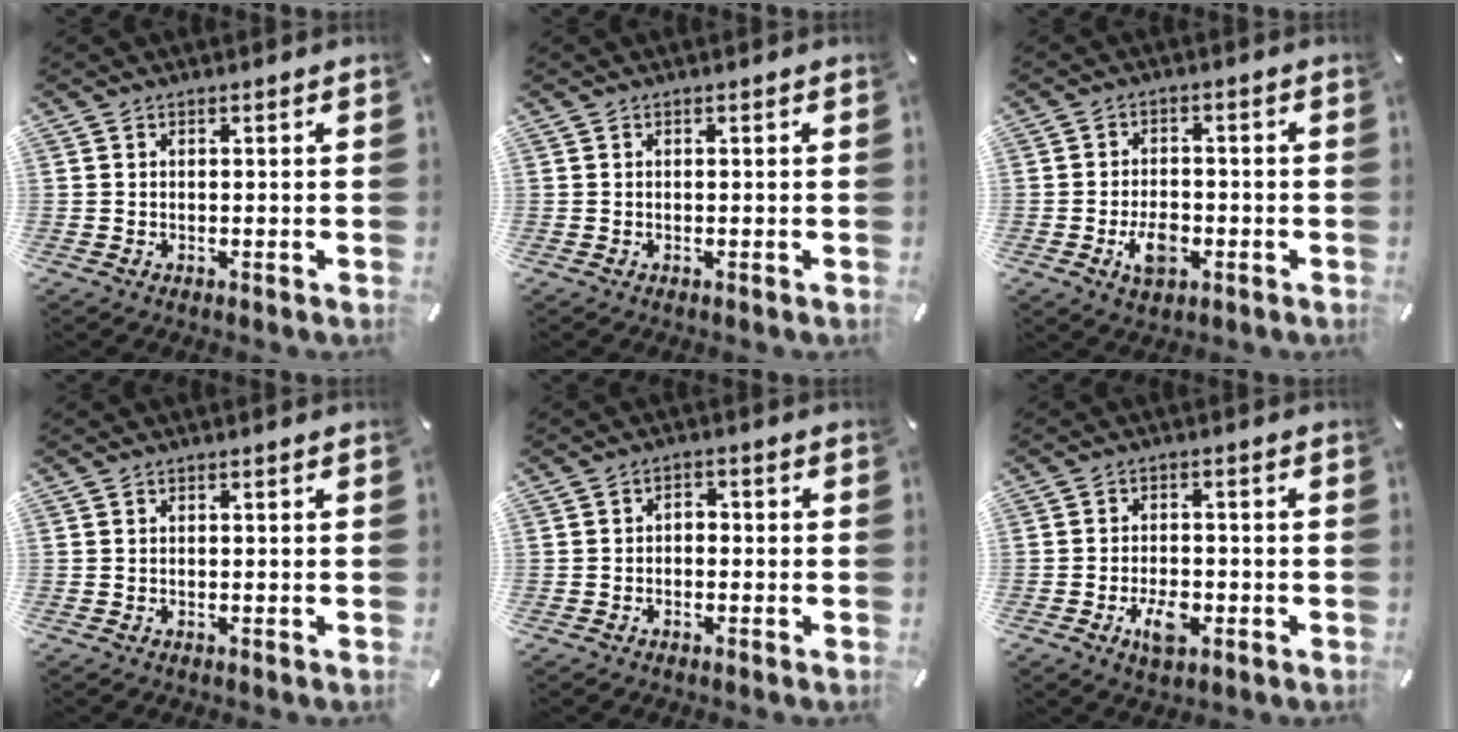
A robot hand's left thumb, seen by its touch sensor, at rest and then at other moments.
{"total": 0.0}
{"total": 6.8, "force": [-2.3, 4.3, 4.7], "torque": [-0.086, 0.008, -0.042]}
{"total": 0.0}
{"total": 2.3, "force": [-1.3, 1.6, 1.0], "torque": [-0.019, 0.010, -0.027]}
{"total": 6.5, "force": [-2.6, 3.7, 4.7], "torque": [-0.084, 0.007, -0.047]}